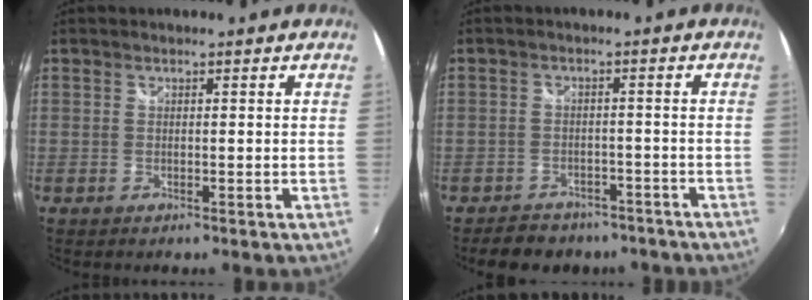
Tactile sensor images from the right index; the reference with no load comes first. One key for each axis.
{"total": 9.3, "fx": -7.3, "fy": 5.2, "fz": 2.5, "tx": -0.063, "ty": 0.020, "tz": -0.095}